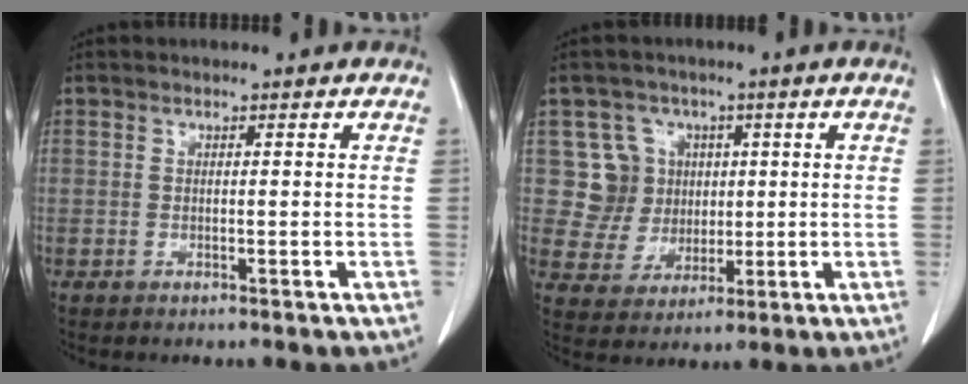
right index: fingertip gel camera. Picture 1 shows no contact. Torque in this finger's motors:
{"motor_torque": [-0.02, 0.02, 0.03, -0.02]}